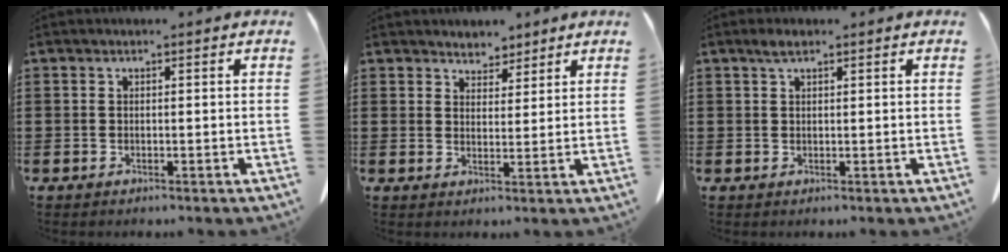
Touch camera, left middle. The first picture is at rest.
{"total": 3.8, "force": [3.5, 1.5, -0.4], "torque": [-0.006, -0.007, 0.066]}
{"total": 1.6, "force": [1.0, 0.6, 1.0], "torque": [-0.024, 0.002, 0.019]}